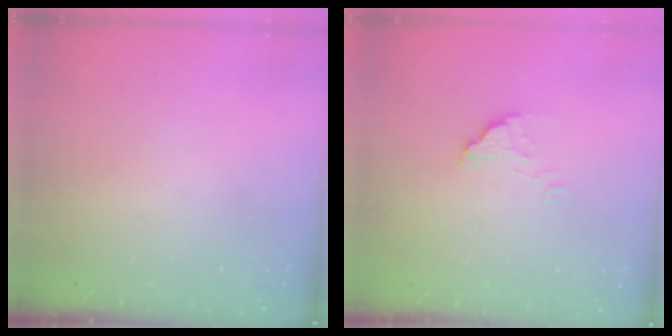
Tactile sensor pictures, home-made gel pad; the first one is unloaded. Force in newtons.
{"total": 2.2, "press": 2.2, "slide": 0.0}